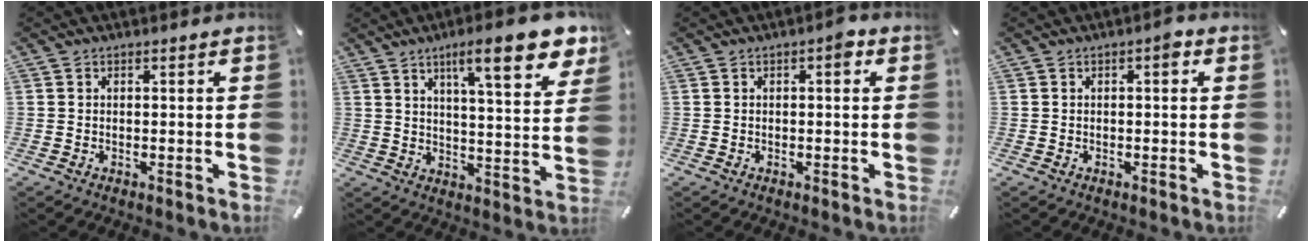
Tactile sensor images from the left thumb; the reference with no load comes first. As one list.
[{"total": 15.2, "force": [9.1, 3.8, 11.5], "torque": [-0.166, -0.045, 0.140]}, {"total": 2.9, "force": [0.5, 1.3, 2.6], "torque": [-0.030, 0.002, 0.000]}, {"total": 2.4, "force": [0.3, 1.1, 2.2], "torque": [-0.029, 0.006, -0.003]}]